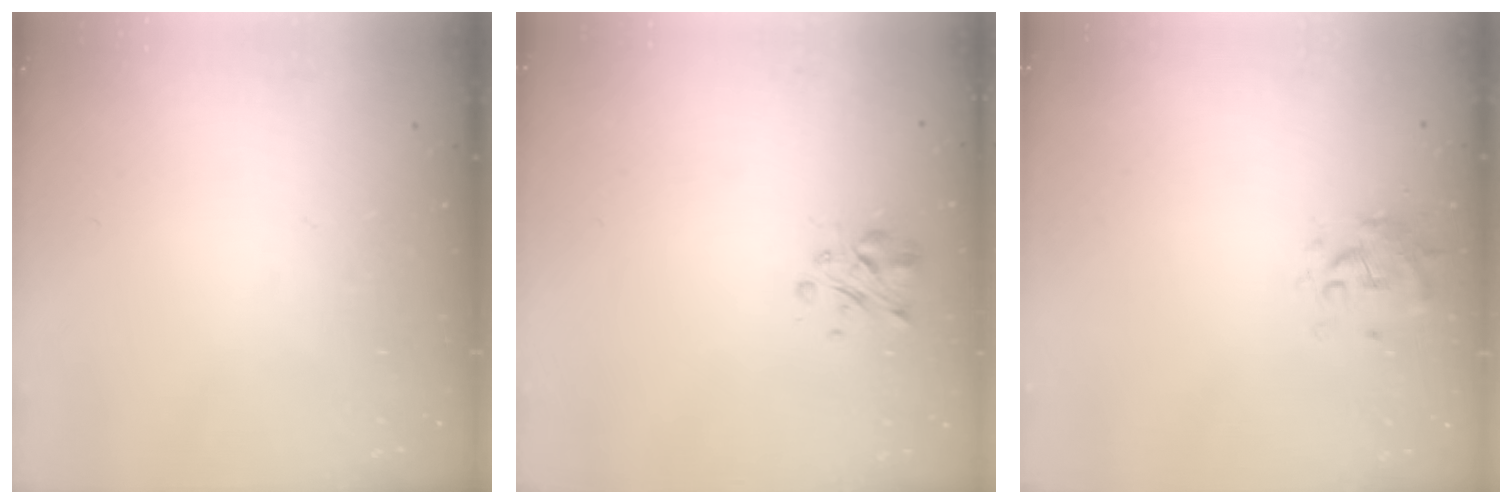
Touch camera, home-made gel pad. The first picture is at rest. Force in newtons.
{"total": 2.2, "press": 2.2, "slide": 0.3}
{"total": 0.9, "press": 0.9, "slide": 0.2}